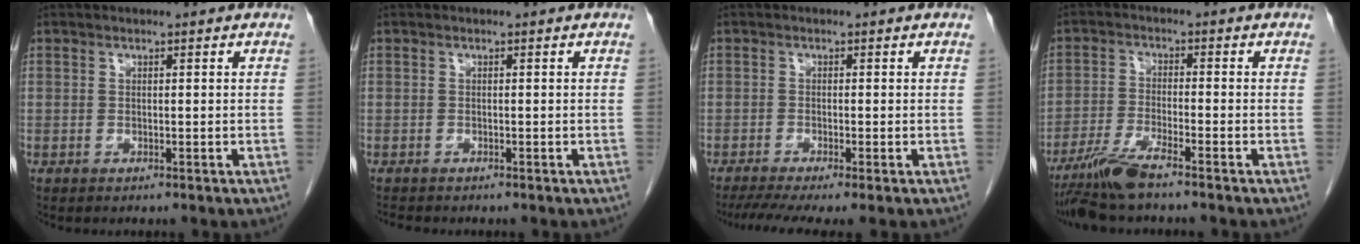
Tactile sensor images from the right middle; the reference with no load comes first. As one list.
[{"total": 1.7, "force": [-1.5, 0.5, 0.6], "torque": [-0.014, -0.005, -0.022]}, {"total": 6.5, "force": [-4.8, 0.3, 4.3], "torque": [-0.067, -0.014, -0.082]}, {"total": 6.7, "force": [-5.4, -0.2, 4.0], "torque": [-0.081, -0.025, -0.103]}]